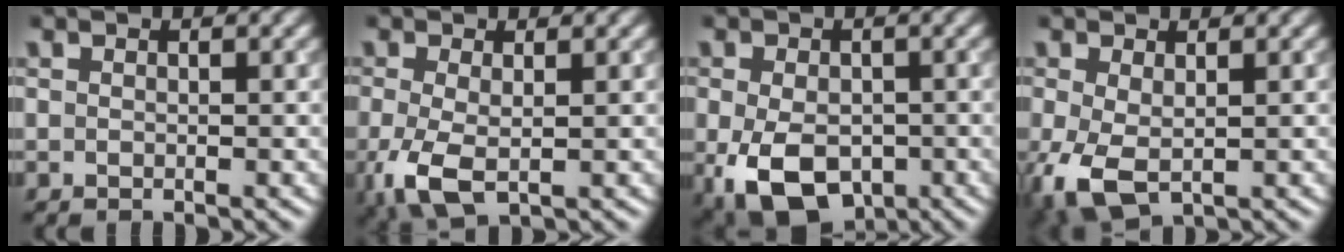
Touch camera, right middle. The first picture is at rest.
{"total": 4.5, "force": [-1.0, 2.2, 3.8], "torque": [-0.096, -0.012, -0.017]}
{"total": 8.6, "force": [-3.0, 5.5, 5.9], "torque": [-0.124, -0.031, -0.044]}
{"total": 4.8, "force": [-1.0, 2.7, 3.8], "torque": [-0.100, -0.013, -0.014]}